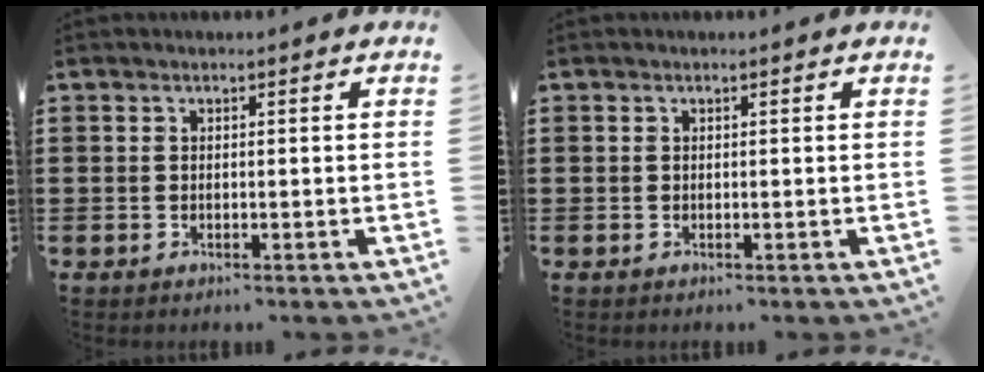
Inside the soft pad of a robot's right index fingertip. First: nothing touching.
{"total": 0.0}